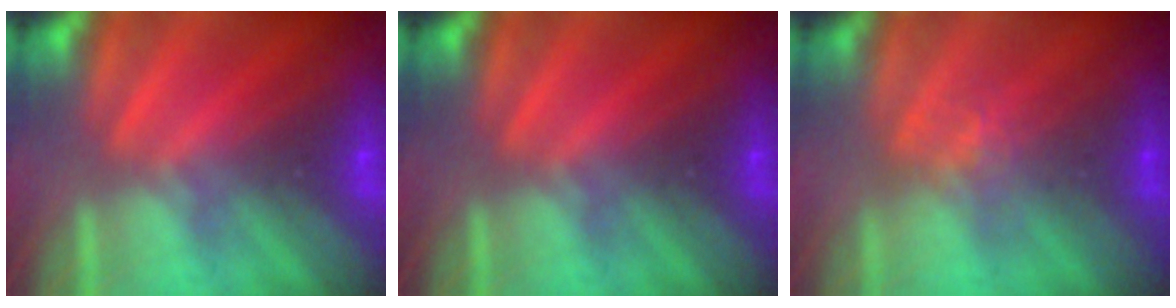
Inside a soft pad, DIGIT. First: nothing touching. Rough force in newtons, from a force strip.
{"total": 0.0}
{"total": 1.2}